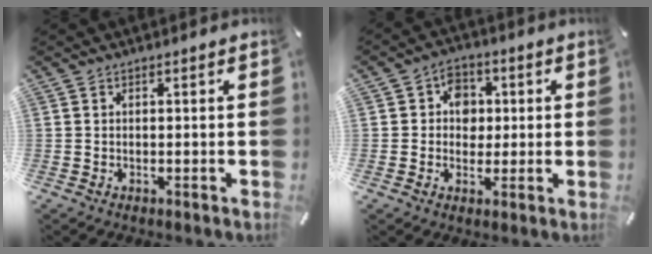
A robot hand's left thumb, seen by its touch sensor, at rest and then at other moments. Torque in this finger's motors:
{"motor_torque": [0.59, 0.69, 0.30, -0.32, 0.10]}